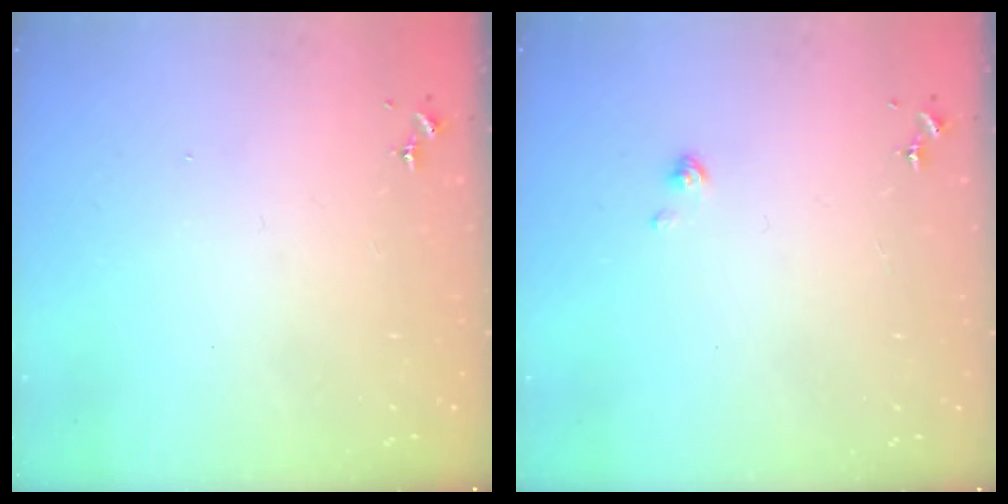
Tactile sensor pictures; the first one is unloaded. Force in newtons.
{"total": 3.5, "press": 3.5, "slide": 0.3}